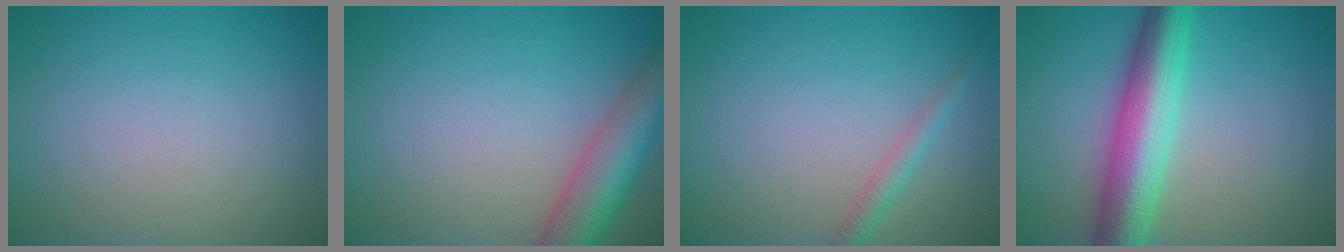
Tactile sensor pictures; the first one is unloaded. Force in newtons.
{"total": 6.9, "press": 6.9, "slide": 0.5}
{"total": 1.5, "press": 1.5, "slide": 0.0}
{"total": 7.7, "press": 7.7, "slide": 0.0}